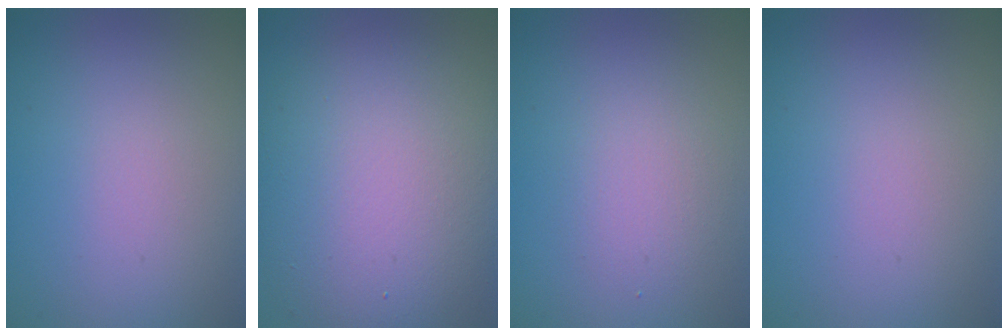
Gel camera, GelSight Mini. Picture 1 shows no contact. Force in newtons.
{"total": 11.2, "press": 11.2, "slide": 0.9}
{"total": 1.9, "press": 1.9, "slide": 0.0}
{"total": 0.0}